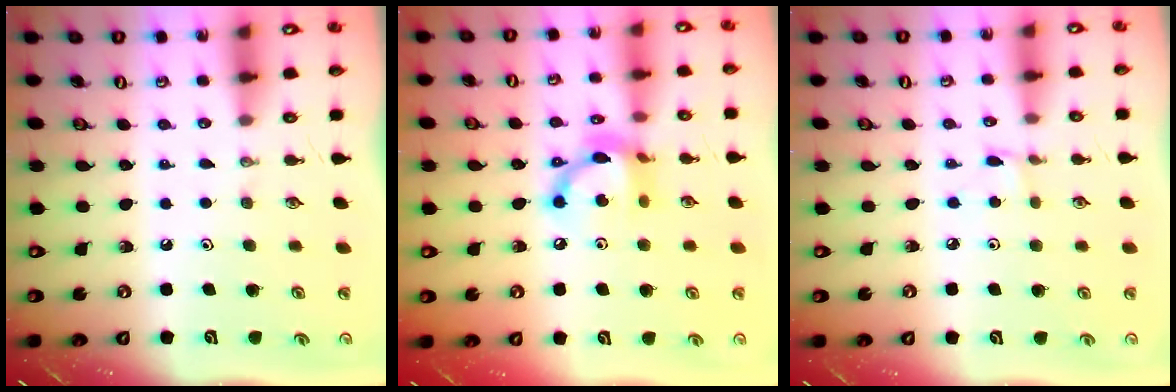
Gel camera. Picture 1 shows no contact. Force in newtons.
{"total": 12.9, "press": 12.9, "slide": 0.7}
{"total": 1.2, "press": 1.2, "slide": 0.1}